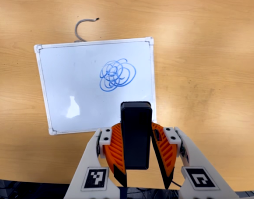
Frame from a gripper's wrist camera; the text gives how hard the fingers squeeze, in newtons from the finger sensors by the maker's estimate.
{"total": 6.5, "left": 5.5, "right": 7.5}